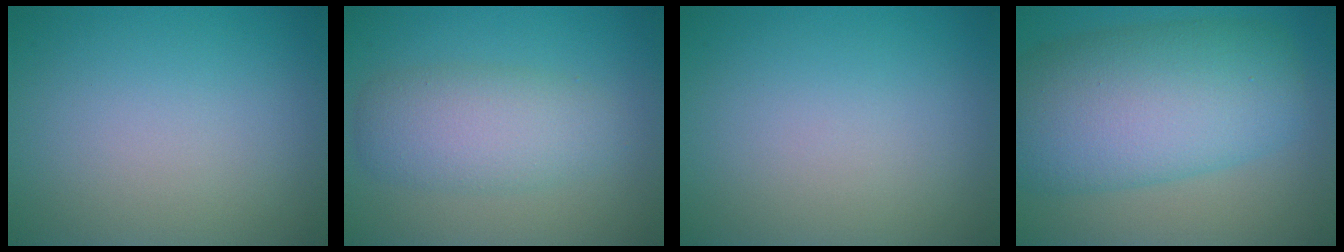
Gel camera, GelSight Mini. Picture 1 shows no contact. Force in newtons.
{"total": 4.6, "press": 4.6, "slide": 0.1}
{"total": 0.0}
{"total": 11.3, "press": 11.2, "slide": 0.6}